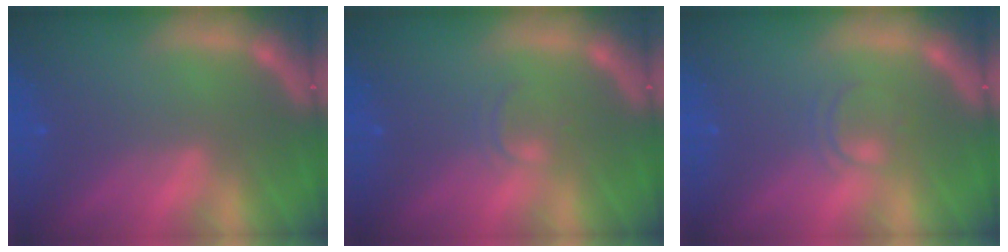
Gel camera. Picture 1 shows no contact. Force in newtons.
{"total": 1.4}
{"total": 2.0}